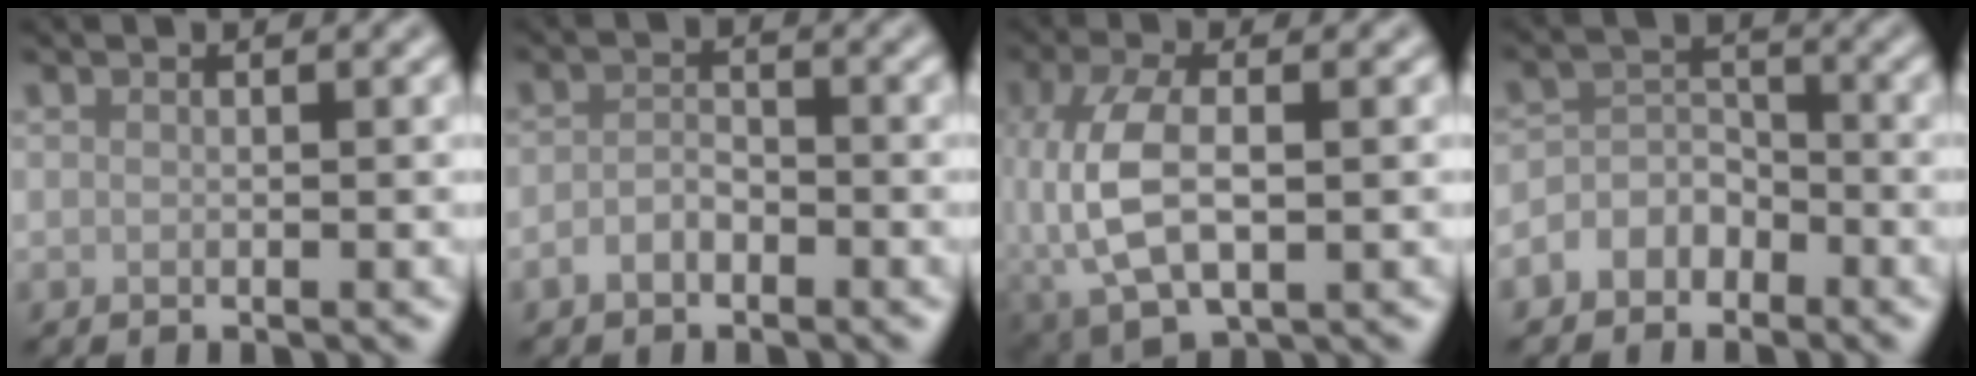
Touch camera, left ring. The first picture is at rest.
{"total": 1.8, "force": [-1.0, 1.1, 1.1], "torque": [-0.024, 0.003, -0.023]}
{"total": 6.8, "force": [-1.3, 3.5, 5.7], "torque": [-0.130, -0.001, -0.023]}
{"total": 3.2, "force": [-2.1, 2.3, 0.8], "torque": [0.012, 0.015, -0.055]}